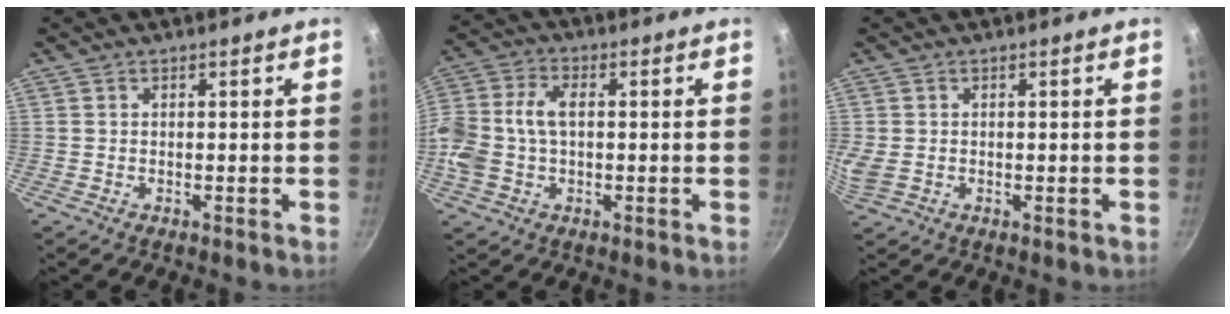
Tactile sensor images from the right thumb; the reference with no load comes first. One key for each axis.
{"total": 11.2, "fx": -0.3, "fy": 7.3, "fz": 8.5, "tx": -0.177, "ty": 0.027, "tz": -0.017}
{"total": 3.6, "fx": -0.1, "fy": 2.7, "fz": 2.4, "tx": -0.050, "ty": -0.001, "tz": 0.003}